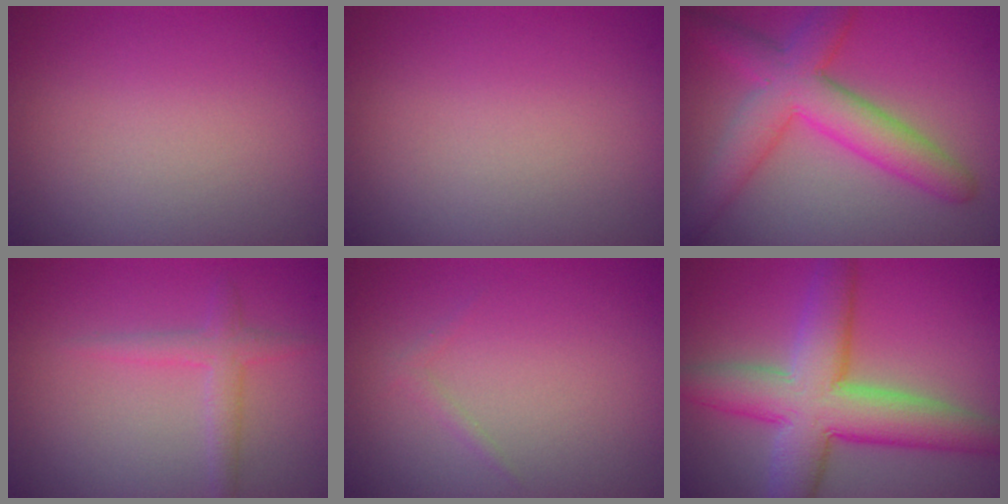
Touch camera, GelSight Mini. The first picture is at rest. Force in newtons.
{"total": 0.0}
{"total": 6.5, "press": 6.5, "slide": 0.3}
{"total": 1.9, "press": 1.9, "slide": 0.1}
{"total": 0.6, "press": 0.6, "slide": 0.0}
{"total": 8.9, "press": 8.9, "slide": 0.5}